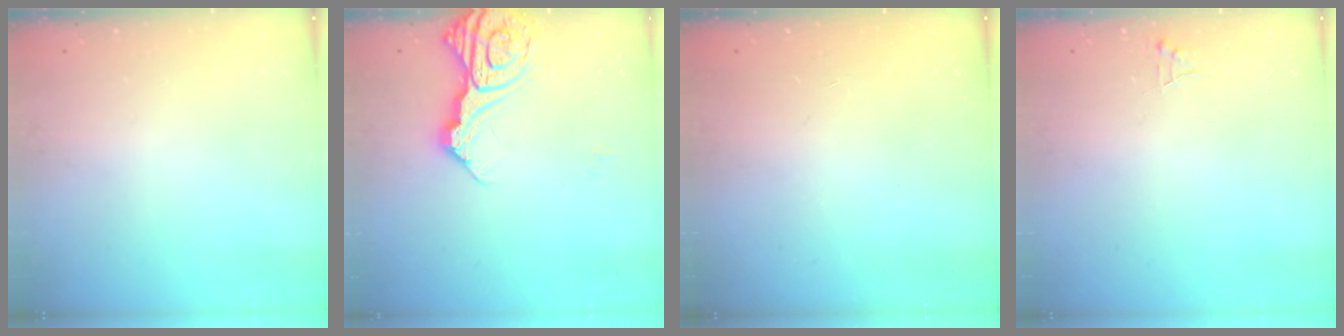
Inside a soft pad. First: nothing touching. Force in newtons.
{"total": 15.7, "press": 15.6, "slide": 1.8}
{"total": 0.0}
{"total": 4.0, "press": 4.0, "slide": 0.4}